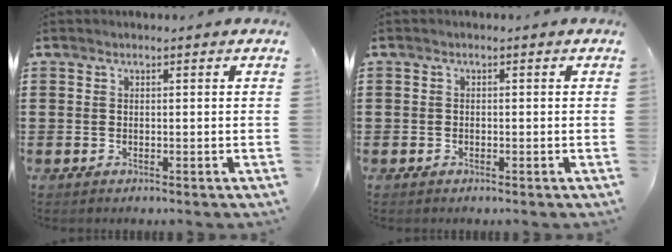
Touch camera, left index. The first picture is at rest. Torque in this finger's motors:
{"motor_torque": [-0.18, 0.04, -0.02, 0.00]}